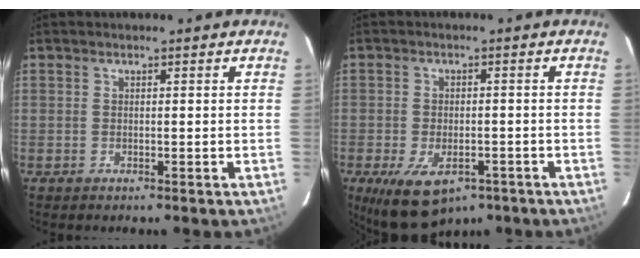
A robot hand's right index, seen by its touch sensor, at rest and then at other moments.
{"total": 10.0, "force": [-6.0, 5.2, 6.1], "torque": [-0.110, -0.012, -0.084]}